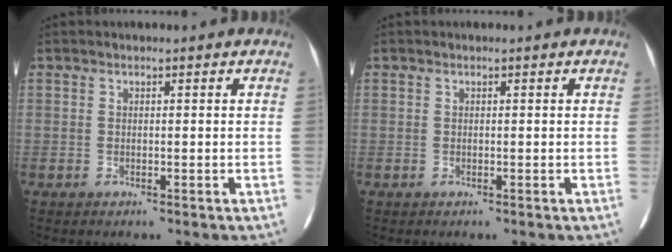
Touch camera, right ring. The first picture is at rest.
{"total": 0.0}